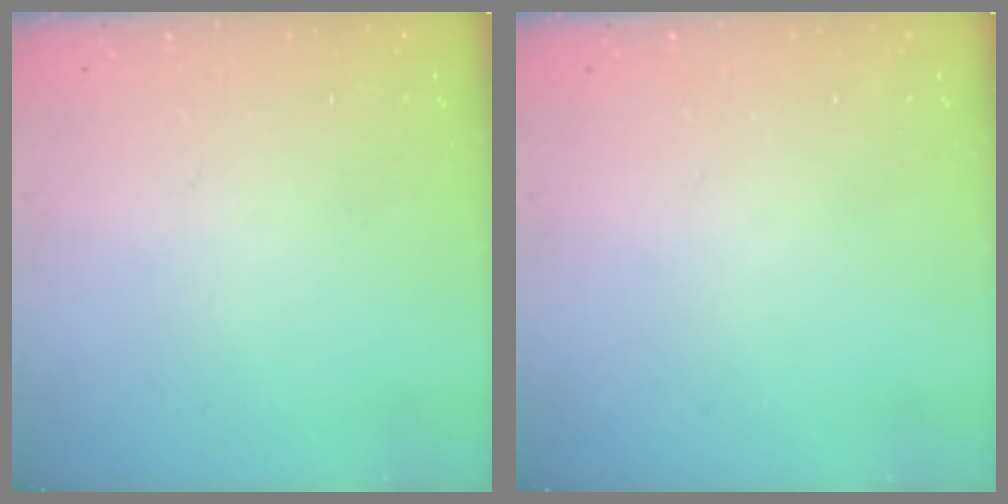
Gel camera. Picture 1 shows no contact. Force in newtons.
{"total": 0.0}